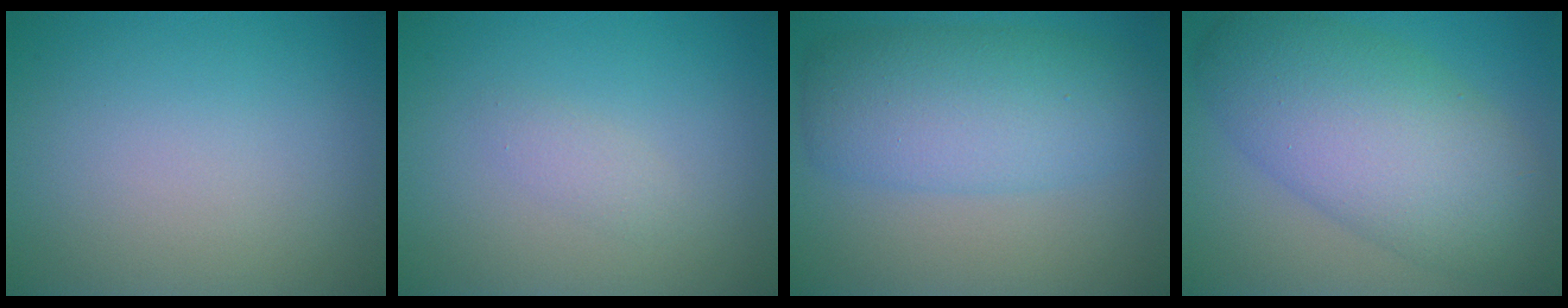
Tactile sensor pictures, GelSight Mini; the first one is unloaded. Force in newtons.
{"total": 1.0, "press": 1.0, "slide": 0.1}
{"total": 6.7, "press": 6.7, "slide": 0.1}
{"total": 9.6, "press": 9.6, "slide": 0.2}